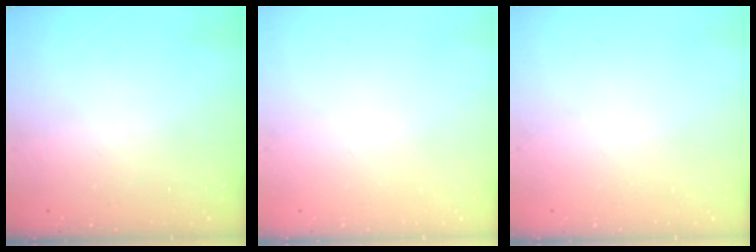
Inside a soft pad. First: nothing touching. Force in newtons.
{"total": 0.0}
{"total": 0.0}